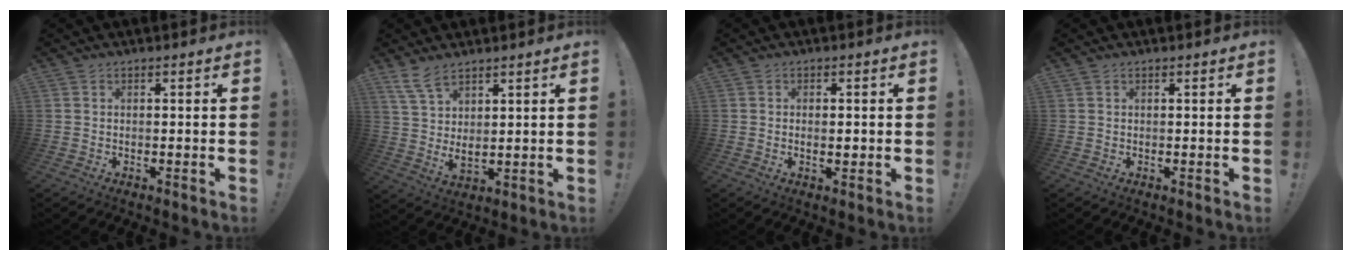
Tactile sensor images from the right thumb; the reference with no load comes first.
{"total": 7.5, "force": [5.9, 1.9, 4.3], "torque": [-0.089, -0.031, 0.112]}
{"total": 1.9, "force": [-0.4, 0.8, 1.7], "torque": [-0.016, -0.002, -0.010]}
{"total": 0.0}